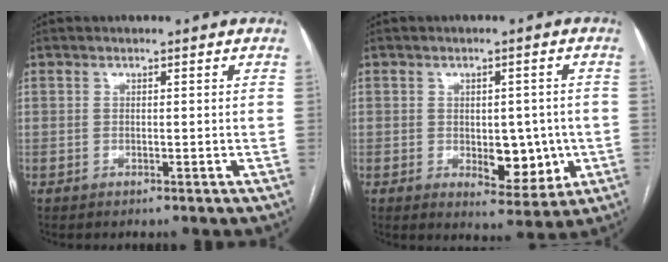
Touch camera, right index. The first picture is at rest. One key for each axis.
{"total": 7.3, "fx": -1.0, "fy": 4.0, "fz": 6.1, "tx": -0.068, "ty": 0.002, "tz": -0.001}